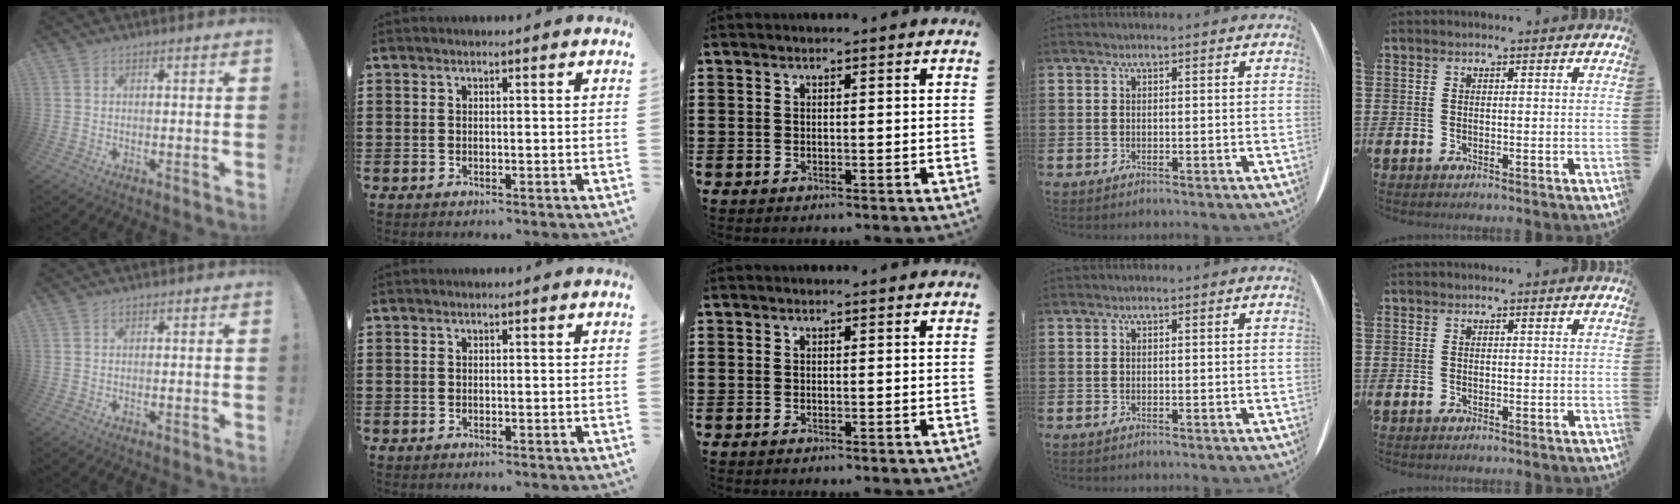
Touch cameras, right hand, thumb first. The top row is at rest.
{}